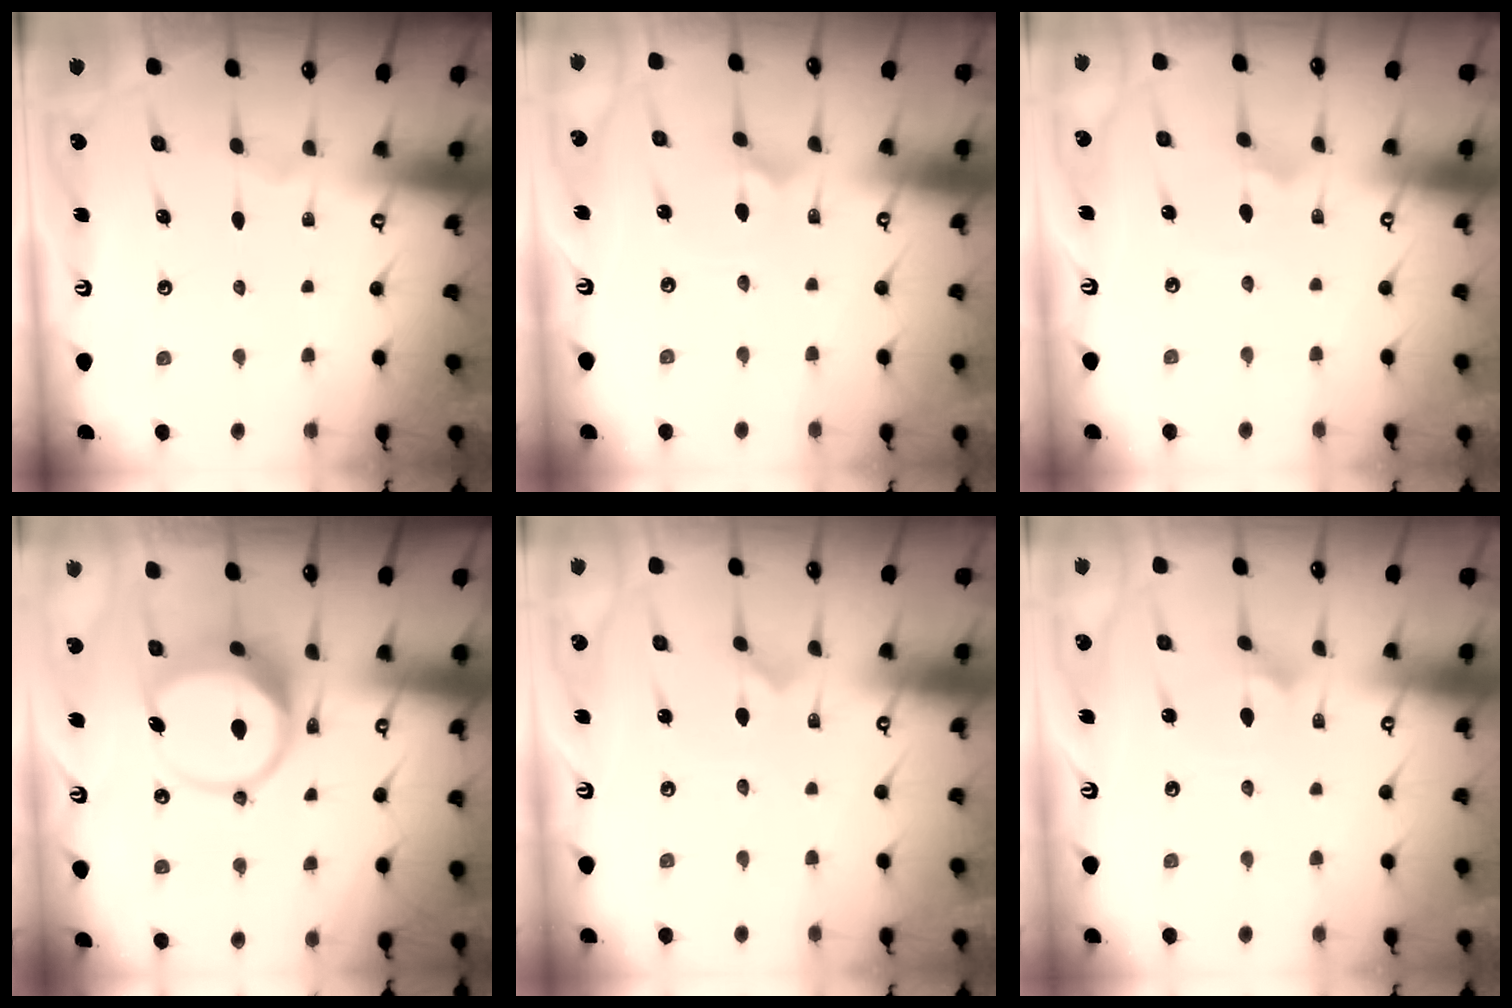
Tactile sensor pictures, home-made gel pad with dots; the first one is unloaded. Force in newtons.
{"total": 1.8, "press": 1.8, "slide": 0.1}
{"total": 1.5, "press": 1.5, "slide": 0.0}
{"total": 10.3, "press": 10.2, "slide": 1.2}
{"total": 0.0}
{"total": 2.3, "press": 2.3, "slide": 0.1}